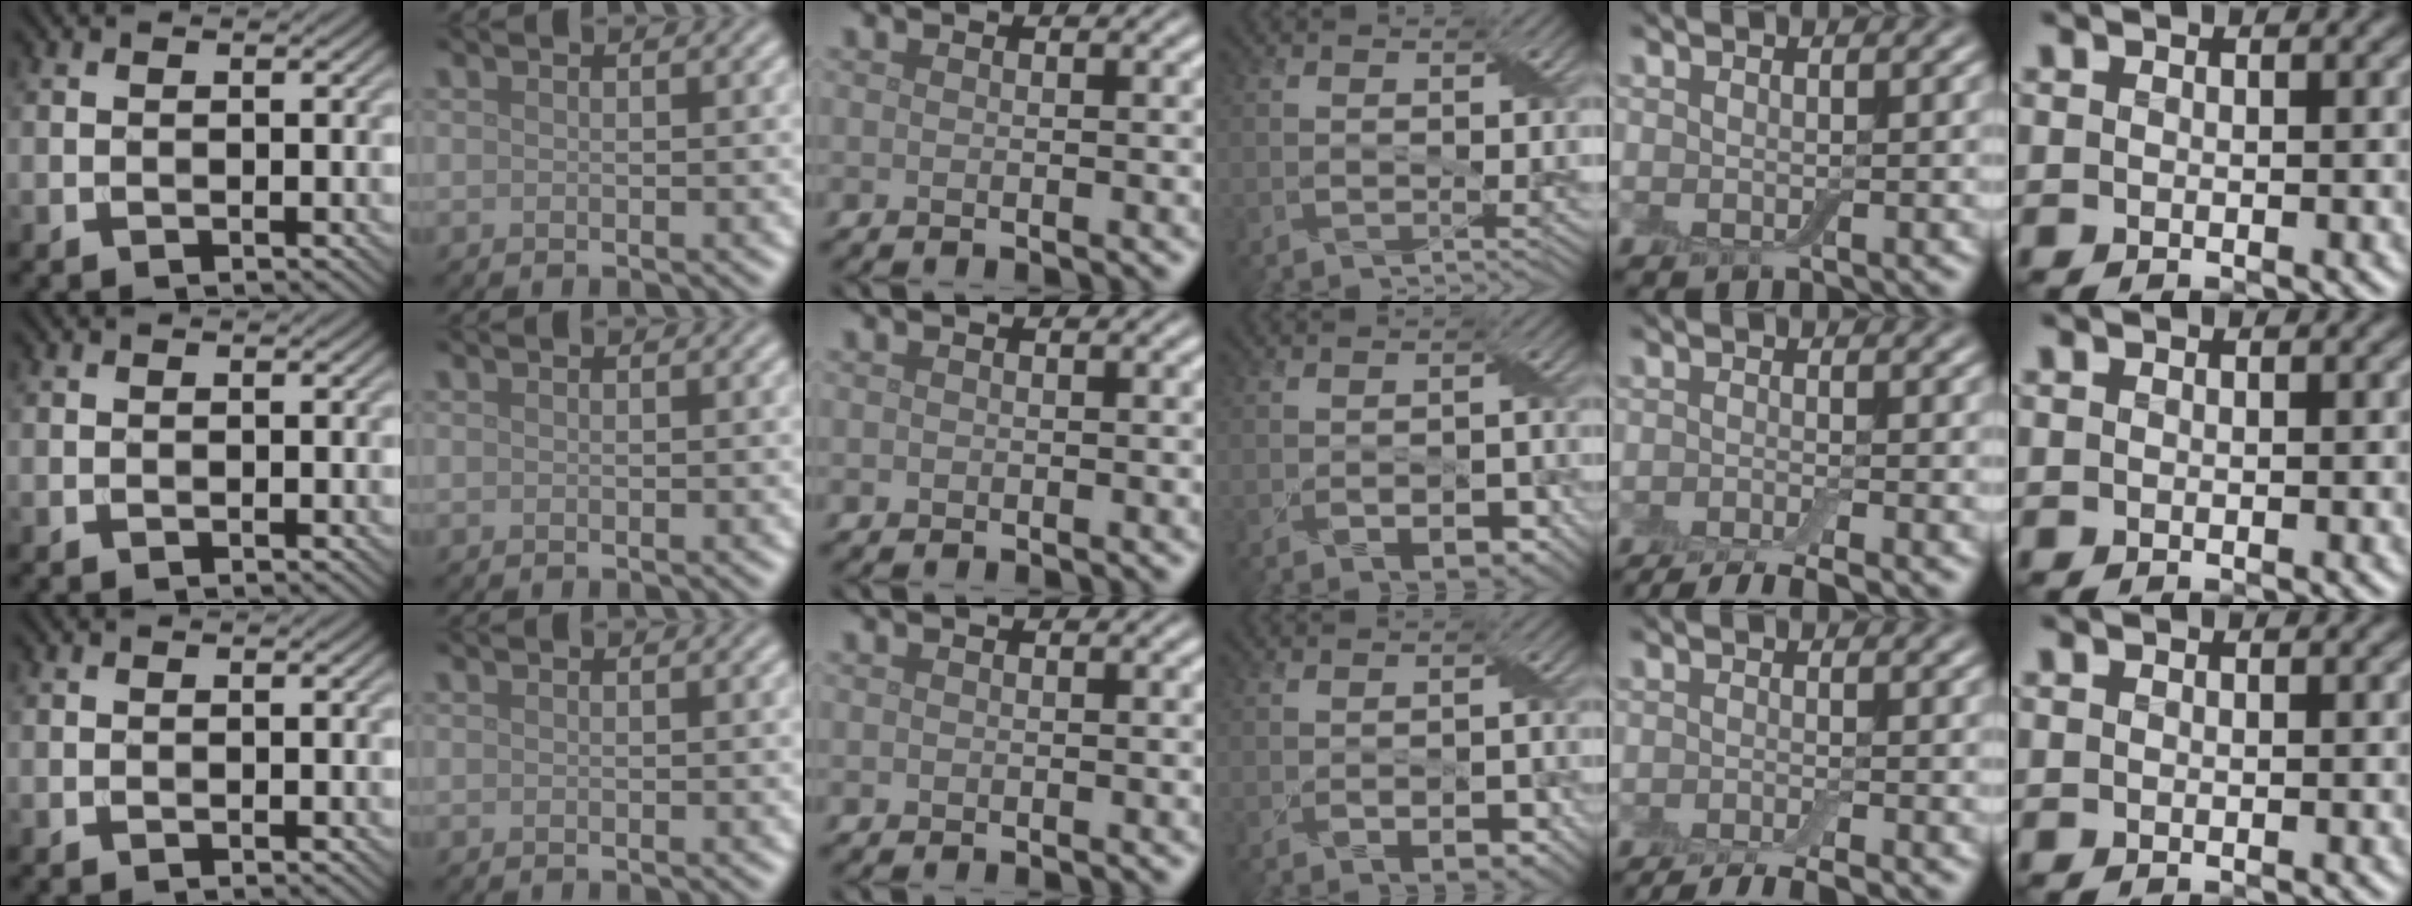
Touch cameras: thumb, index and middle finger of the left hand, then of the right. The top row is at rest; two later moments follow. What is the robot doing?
{"motion": "fold", "object": "cloth"}